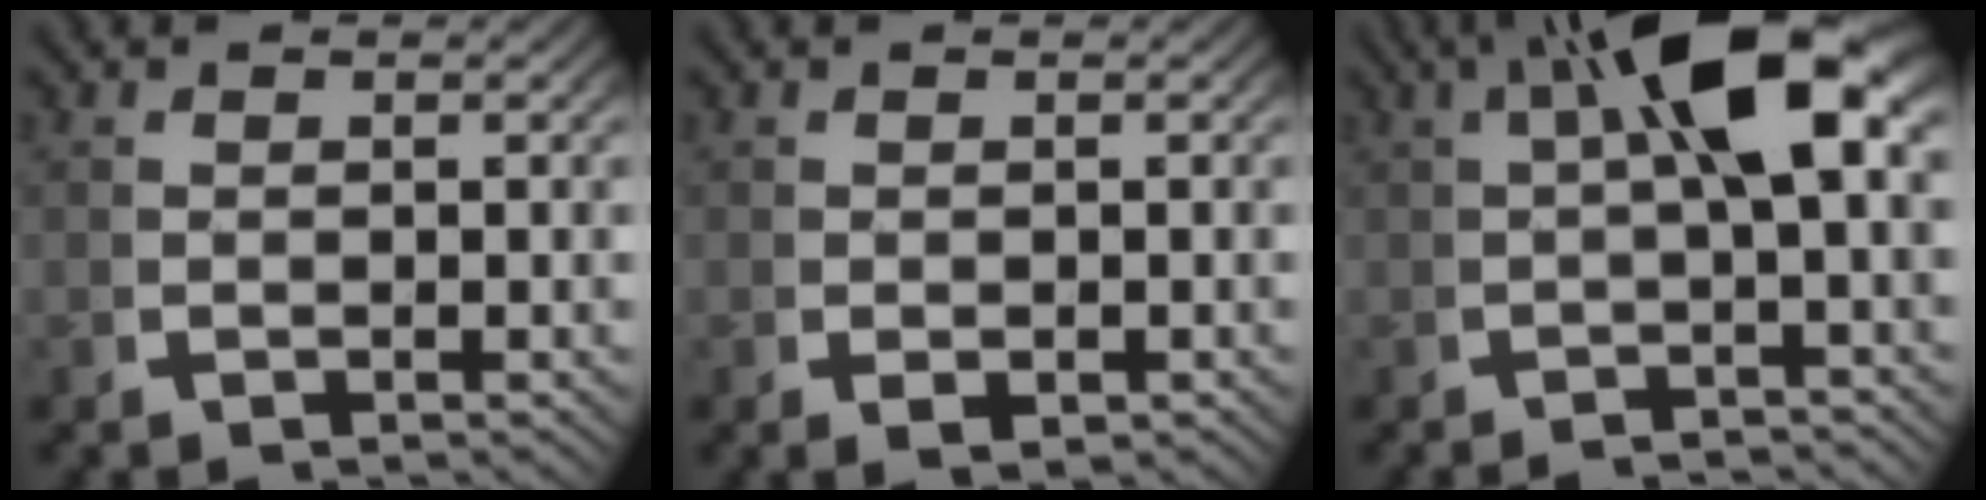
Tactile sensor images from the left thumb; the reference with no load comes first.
{"total": 1.5, "force": [-0.4, 1.0, 1.0], "torque": [-0.022, -0.011, 0.000]}
{"total": 9.7, "force": [1.1, 3.5, 9.0], "torque": [-0.136, 0.010, 0.013]}